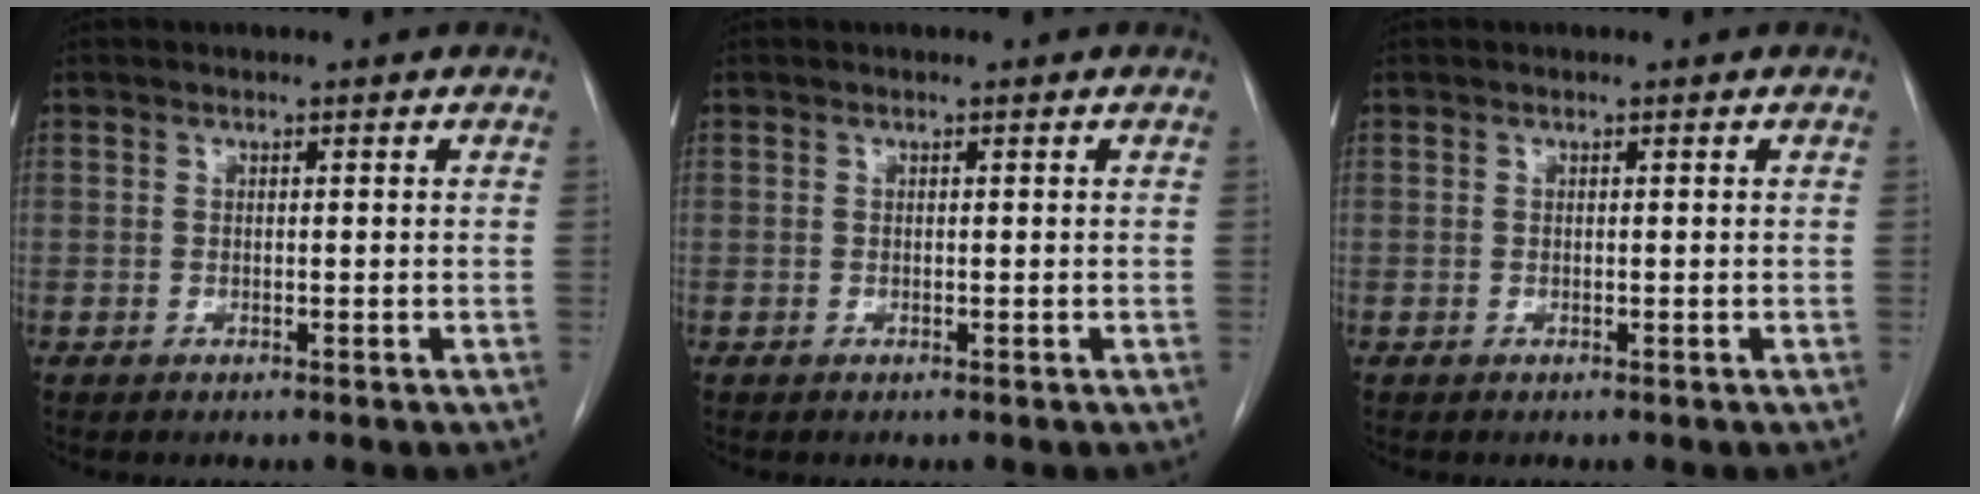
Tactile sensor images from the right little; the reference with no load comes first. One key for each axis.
{"total": 0.0}
{"total": 0.0}